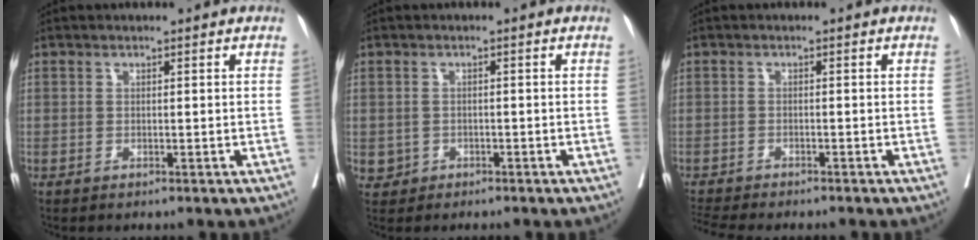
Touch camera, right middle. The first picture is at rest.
{"total": 1.8, "force": [-0.8, 1.6, 0.3], "torque": [-0.004, 0.007, -0.011]}
{"total": 8.0, "force": [-7.2, 1.0, 3.1], "torque": [-0.045, -0.006, -0.110]}